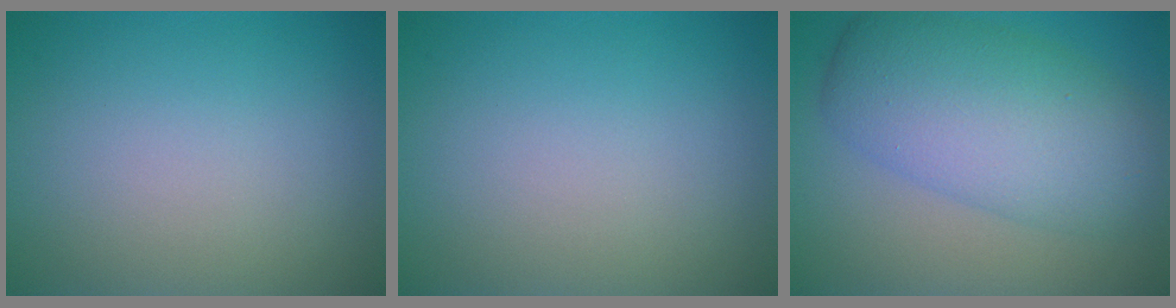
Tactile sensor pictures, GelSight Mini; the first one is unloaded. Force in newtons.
{"total": 0.0}
{"total": 8.2, "press": 8.2, "slide": 0.1}